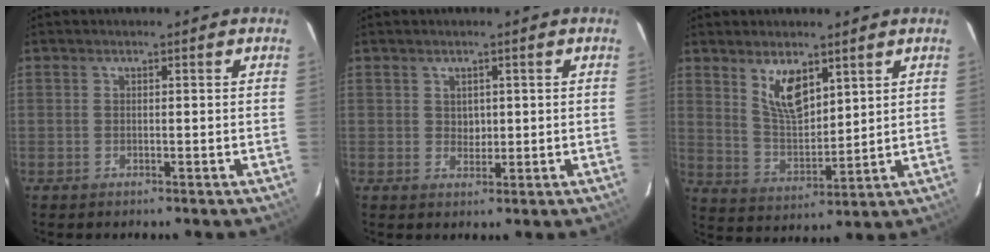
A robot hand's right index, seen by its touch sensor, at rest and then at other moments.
{"total": 2.0, "force": [0.5, 1.8, 0.7], "torque": [-0.007, 0.003, 0.012]}
{"total": 8.6, "force": [5.0, 3.7, 6.0], "torque": [-0.107, -0.003, 0.105]}